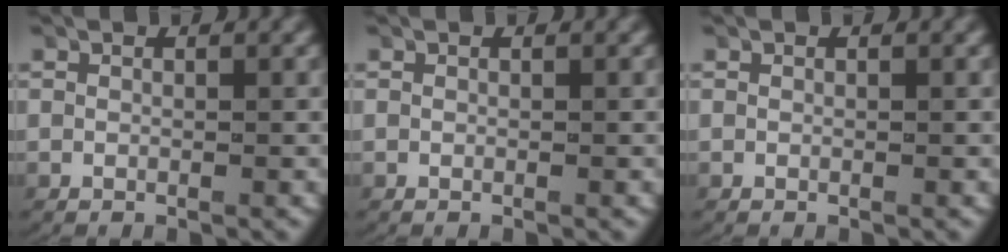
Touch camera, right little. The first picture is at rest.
{"total": 0.0}
{"total": 0.0}